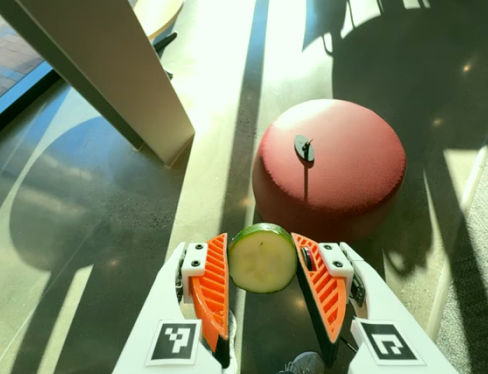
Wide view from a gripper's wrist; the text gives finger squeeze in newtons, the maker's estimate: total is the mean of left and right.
{"total": 9.5, "left": 9.6, "right": 9.5}